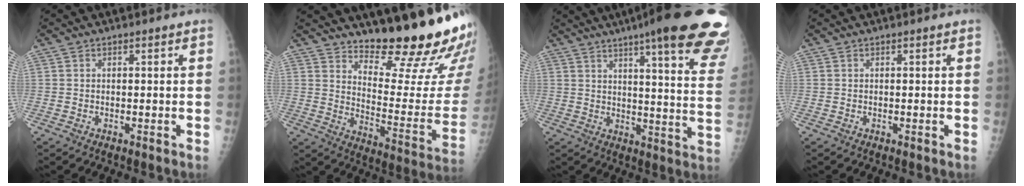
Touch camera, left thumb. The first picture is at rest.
{"total": 22.0, "force": [17.3, 4.5, 12.8], "torque": [-0.146, -0.153, 0.239]}
{"total": 26.9, "force": [18.5, 3.7, 19.2], "torque": [-0.201, -0.073, 0.225]}
{"total": 0.0}